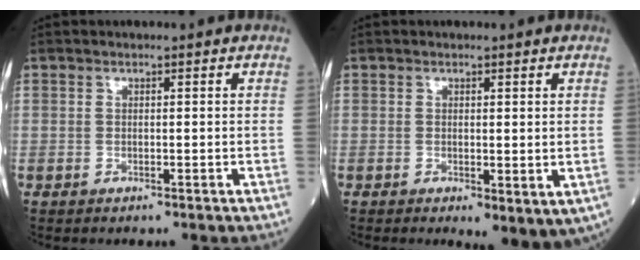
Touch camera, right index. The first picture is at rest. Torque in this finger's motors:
{"motor_torque": [0.31, -0.37, 0.20, 0.05]}